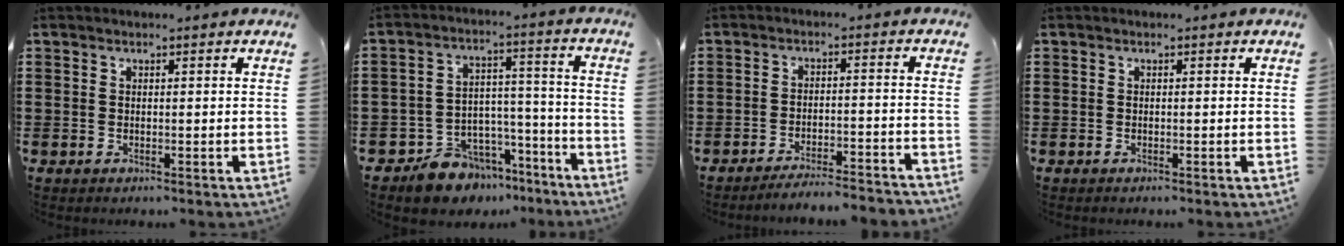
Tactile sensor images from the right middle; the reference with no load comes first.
{"total": 8.1, "force": [-7.2, 3.8, 0.0], "torque": [-0.002, 0.031, -0.135]}
{"total": 4.1, "force": [-4.1, 0.0, 0.7], "torque": [-0.014, 0.000, -0.083]}
{"total": 0.0}